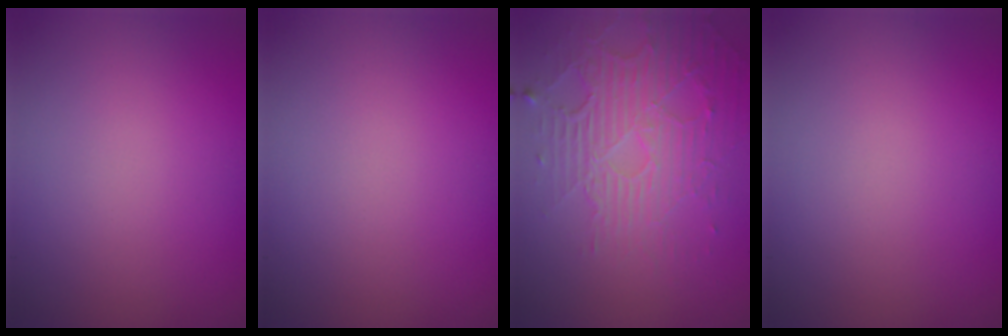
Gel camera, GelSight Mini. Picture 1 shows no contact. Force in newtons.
{"total": 0.0}
{"total": 5.7, "press": 3.4, "slide": 4.6}
{"total": 0.0}